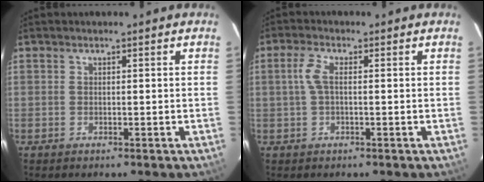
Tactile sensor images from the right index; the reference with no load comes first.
{"total": 3.3, "force": [0.1, 1.1, 3.1], "torque": [-0.069, 0.007, 0.004]}